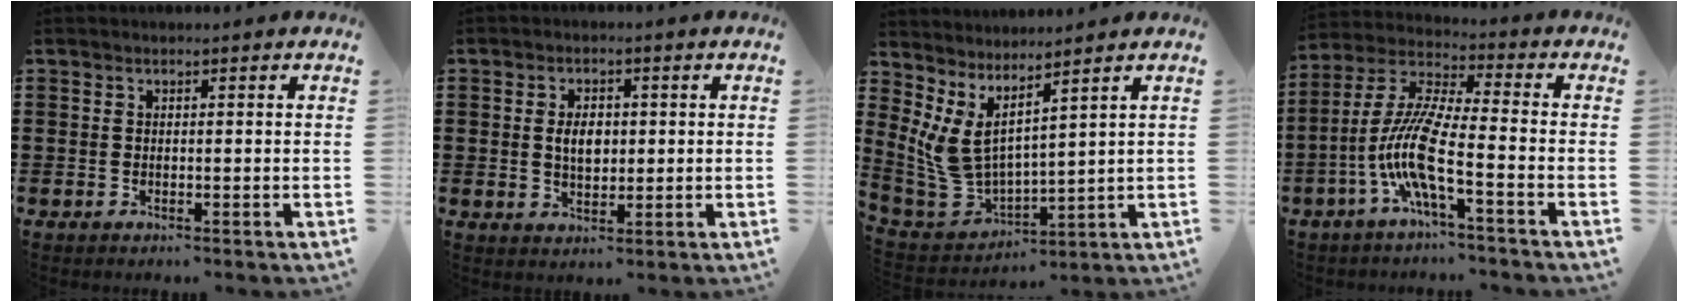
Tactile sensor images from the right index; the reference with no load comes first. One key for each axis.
{"total": 4.0, "fx": 0.2, "fy": 2.3, "fz": 3.3, "tx": -0.051, "ty": 0.001, "tz": -0.001}
{"total": 5.7, "fx": 2.4, "fy": 2.5, "fz": 4.4, "tx": -0.135, "ty": -0.042, "tz": 0.038}
{"total": 10.6, "fx": -4.6, "fy": 1.3, "fz": 9.4, "tx": -0.232, "ty": -0.027, "tz": -0.099}